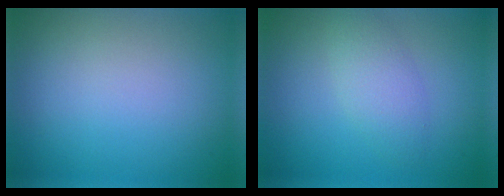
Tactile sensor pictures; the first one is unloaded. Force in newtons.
{"total": 2.7, "press": 2.6, "slide": 0.0}